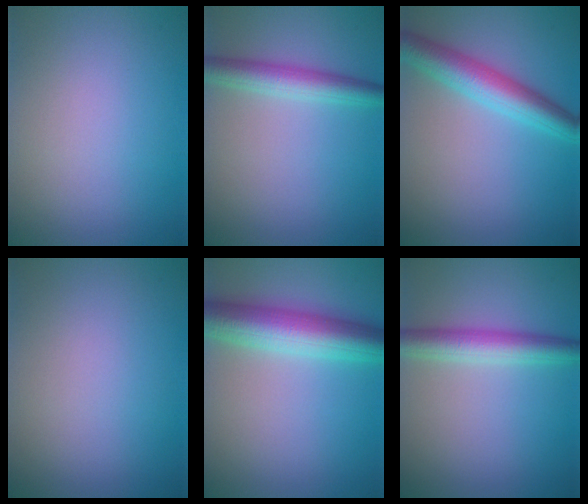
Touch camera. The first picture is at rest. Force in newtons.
{"total": 3.5, "press": 3.5, "slide": 0.1}
{"total": 5.0, "press": 5.0, "slide": 0.1}
{"total": 0.0}
{"total": 7.2, "press": 7.2, "slide": 0.0}
{"total": 3.9, "press": 3.9, "slide": 0.1}